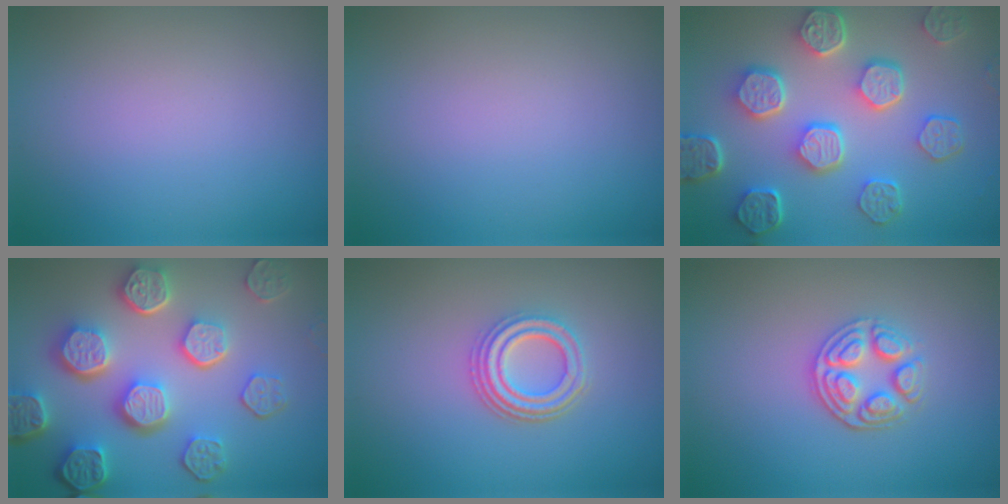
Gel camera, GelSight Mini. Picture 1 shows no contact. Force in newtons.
{"total": 0.0}
{"total": 7.9, "press": 6.0, "slide": 5.1}
{"total": 8.6, "press": 6.3, "slide": 5.9}
{"total": 3.6, "press": 2.9, "slide": 2.1}
{"total": 3.5, "press": 3.0, "slide": 1.8}